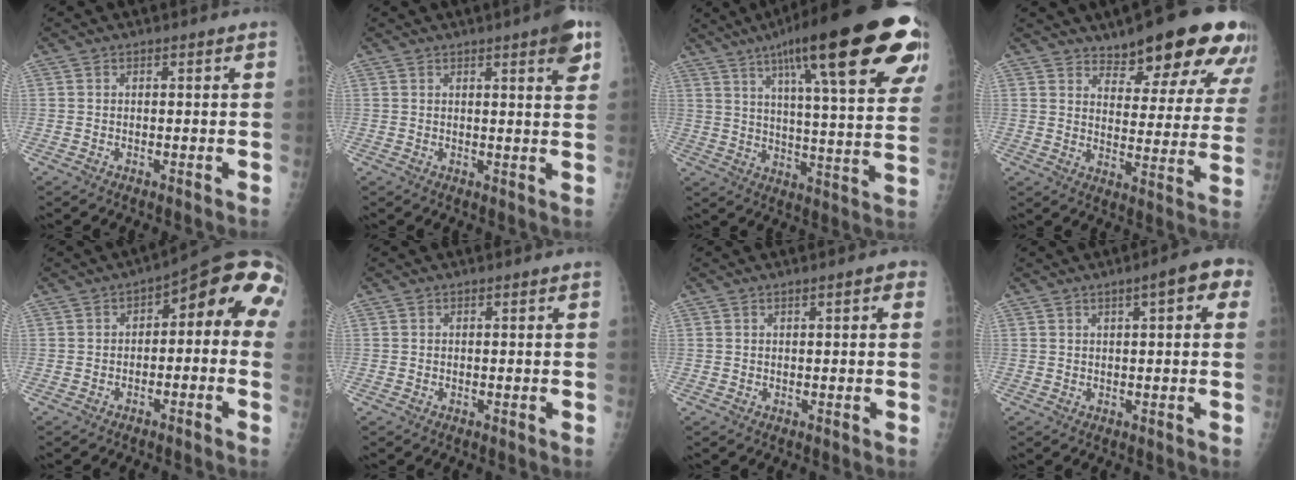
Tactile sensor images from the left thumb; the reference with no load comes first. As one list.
[{"total": 5.8, "force": [3.1, 0.8, 4.8], "torque": [-0.057, -0.011, 0.036]}, {"total": 30.2, "force": [15.9, 6.3, 24.9], "torque": [-0.315, -0.016, 0.228]}, {"total": 18.7, "force": [13.4, 6.1, 11.4], "torque": [-0.112, -0.071, 0.177]}, {"total": 11.8, "force": [0.5, 5.9, 10.2], "torque": [-0.091, 0.046, -0.005]}, {"total": 0.0}, {"total": 2.2, "force": [0.9, 0.6, 1.9], "torque": [-0.025, 0.003, 0.009]}, {"total": 6.8, "force": [2.7, 1.9, 5.9], "torque": [-0.067, 0.011, 0.031]}]